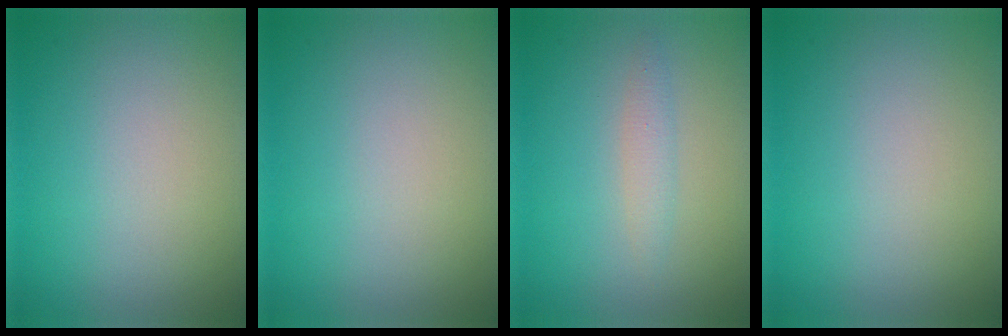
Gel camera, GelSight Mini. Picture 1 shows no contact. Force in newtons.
{"total": 0.0}
{"total": 1.3, "press": 1.3, "slide": 0.1}
{"total": 0.0}